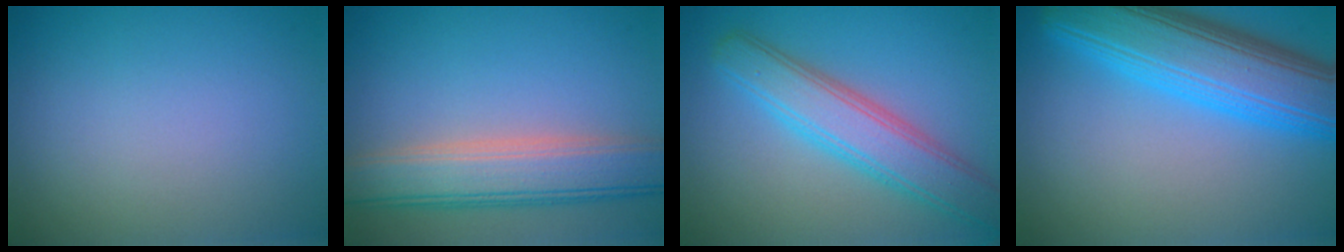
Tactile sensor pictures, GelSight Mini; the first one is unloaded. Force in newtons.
{"total": 6.5, "press": 6.5, "slide": 0.6}
{"total": 5.6, "press": 5.6, "slide": 0.1}
{"total": 9.8, "press": 9.8, "slide": 0.3}